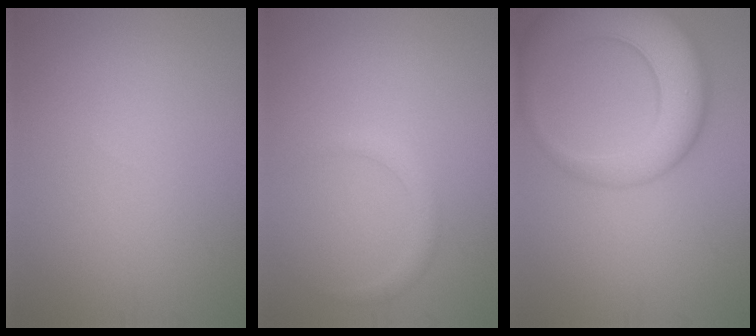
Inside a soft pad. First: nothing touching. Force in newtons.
{"total": 1.3, "press": 1.3, "slide": 0.1}
{"total": 8.4, "press": 8.4, "slide": 0.5}